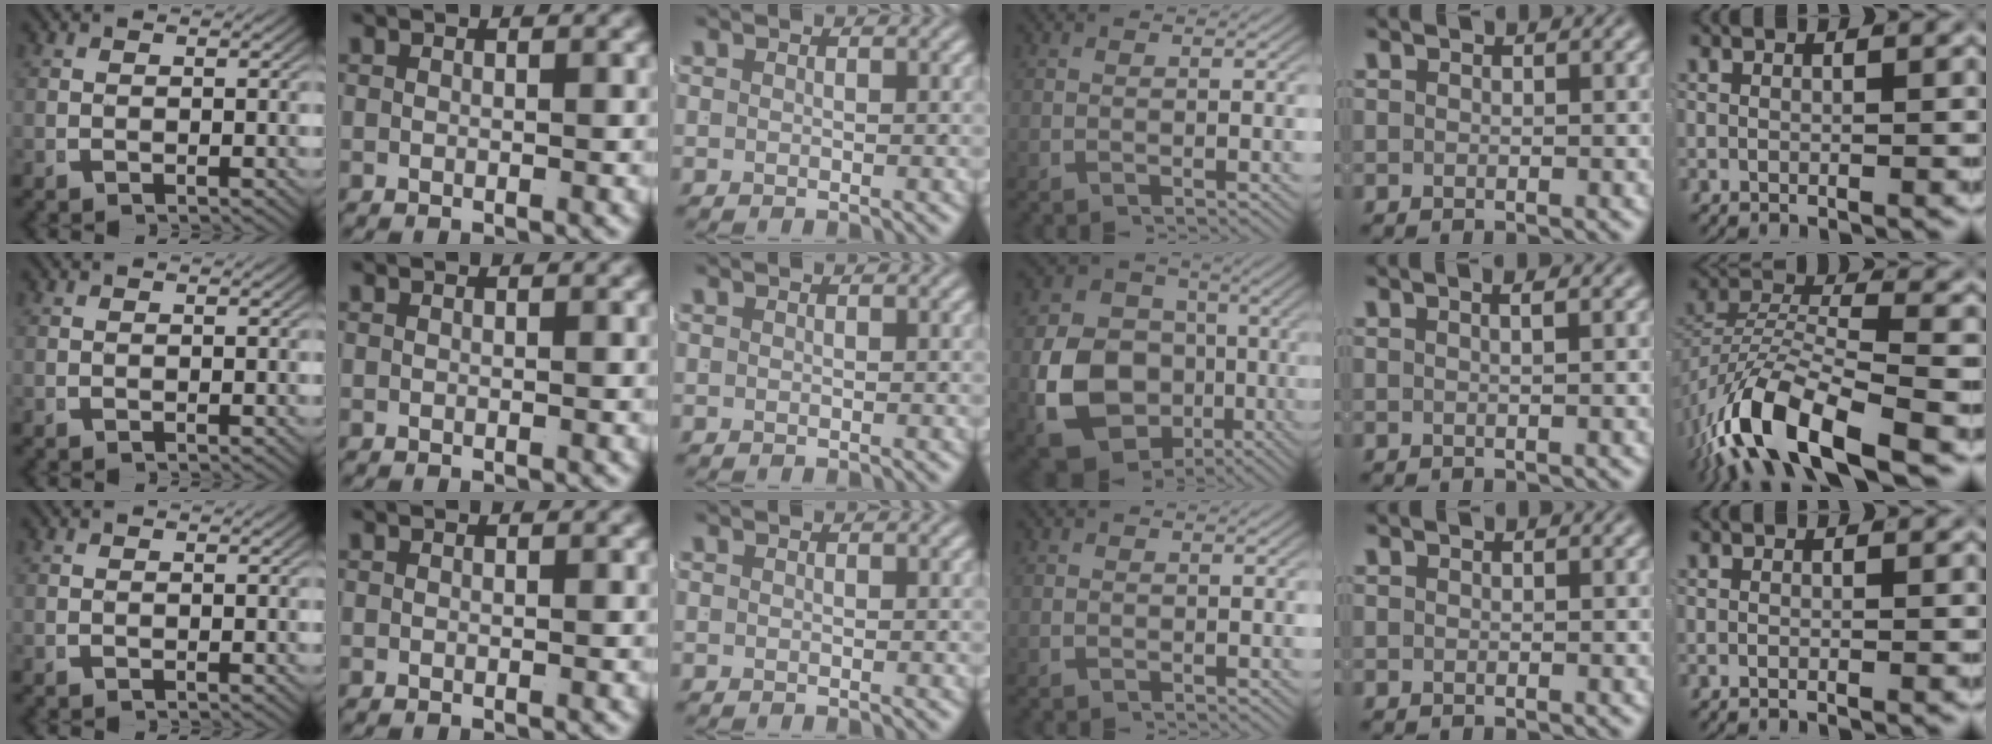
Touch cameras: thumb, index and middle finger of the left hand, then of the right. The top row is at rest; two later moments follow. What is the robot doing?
{"motion": "lift_and_place", "object": "jacket"}